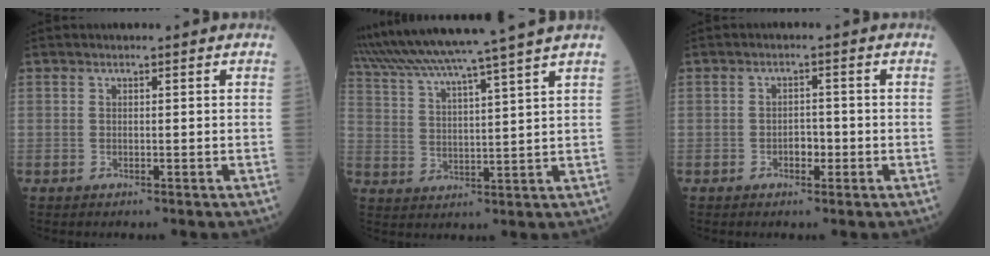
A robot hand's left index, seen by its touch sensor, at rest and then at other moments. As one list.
[{"total": 17.8, "force": [15.3, -2.6, 8.7], "torque": [-0.165, -0.010, 0.243]}, {"total": 2.2, "force": [-1.0, 1.3, 1.6], "torque": [-0.022, 0.006, -0.015]}]